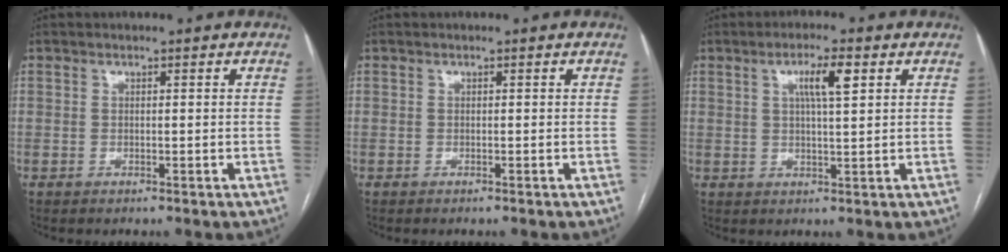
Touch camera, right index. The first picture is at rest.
{"total": 0.0}
{"total": 5.0, "force": [1.9, 0.4, 4.6], "torque": [-0.082, 0.003, 0.033]}